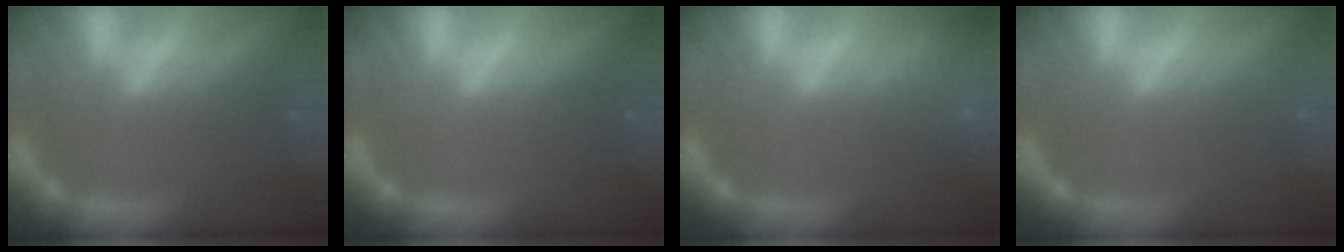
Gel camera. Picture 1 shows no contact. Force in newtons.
{"total": 0.0}
{"total": 8.0}
{"total": 0.9}